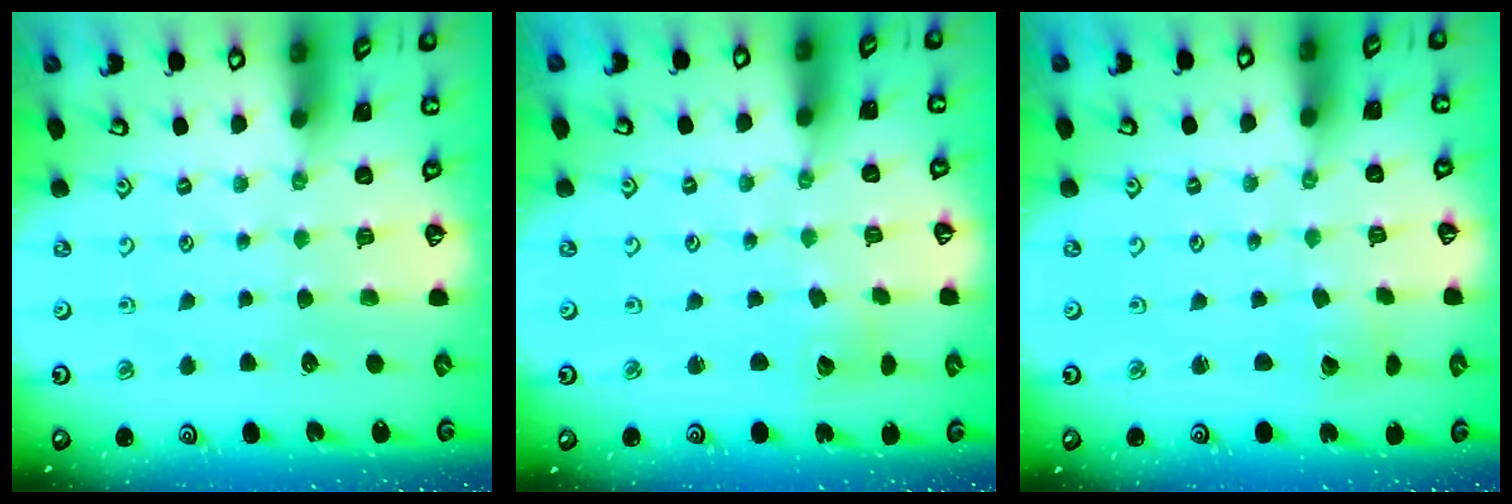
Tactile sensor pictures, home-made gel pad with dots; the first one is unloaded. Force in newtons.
{"total": 2.2, "press": 2.2, "slide": 0.3}
{"total": 2.1, "press": 2.1, "slide": 0.1}